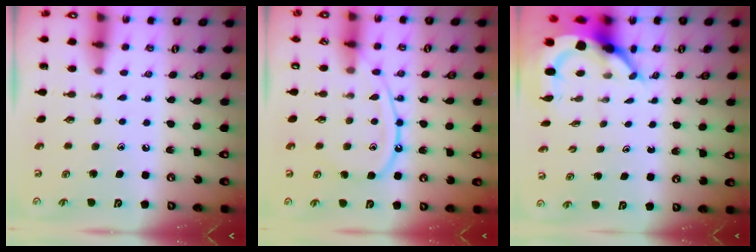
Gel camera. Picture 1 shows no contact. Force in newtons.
{"total": 11.6, "press": 11.5, "slide": 1.2}
{"total": 6.8, "press": 6.7, "slide": 0.9}